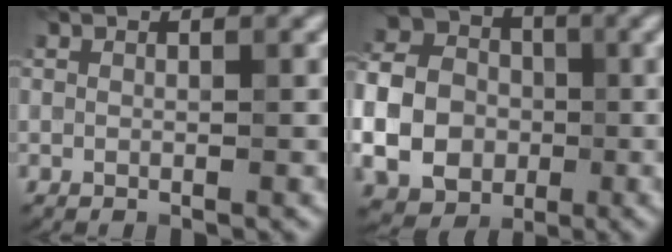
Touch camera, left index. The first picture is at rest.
{"total": 10.0, "force": [-2.2, 8.2, 5.2], "torque": [-0.133, -0.009, -0.056]}